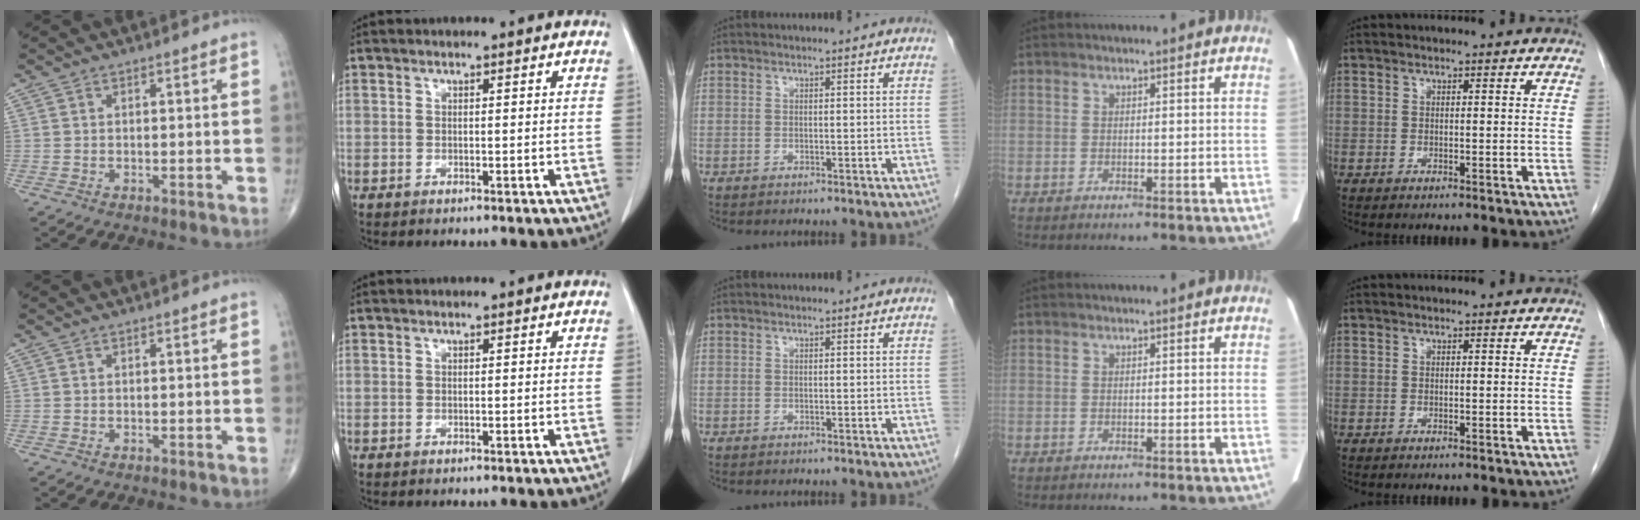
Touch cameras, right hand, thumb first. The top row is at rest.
{}